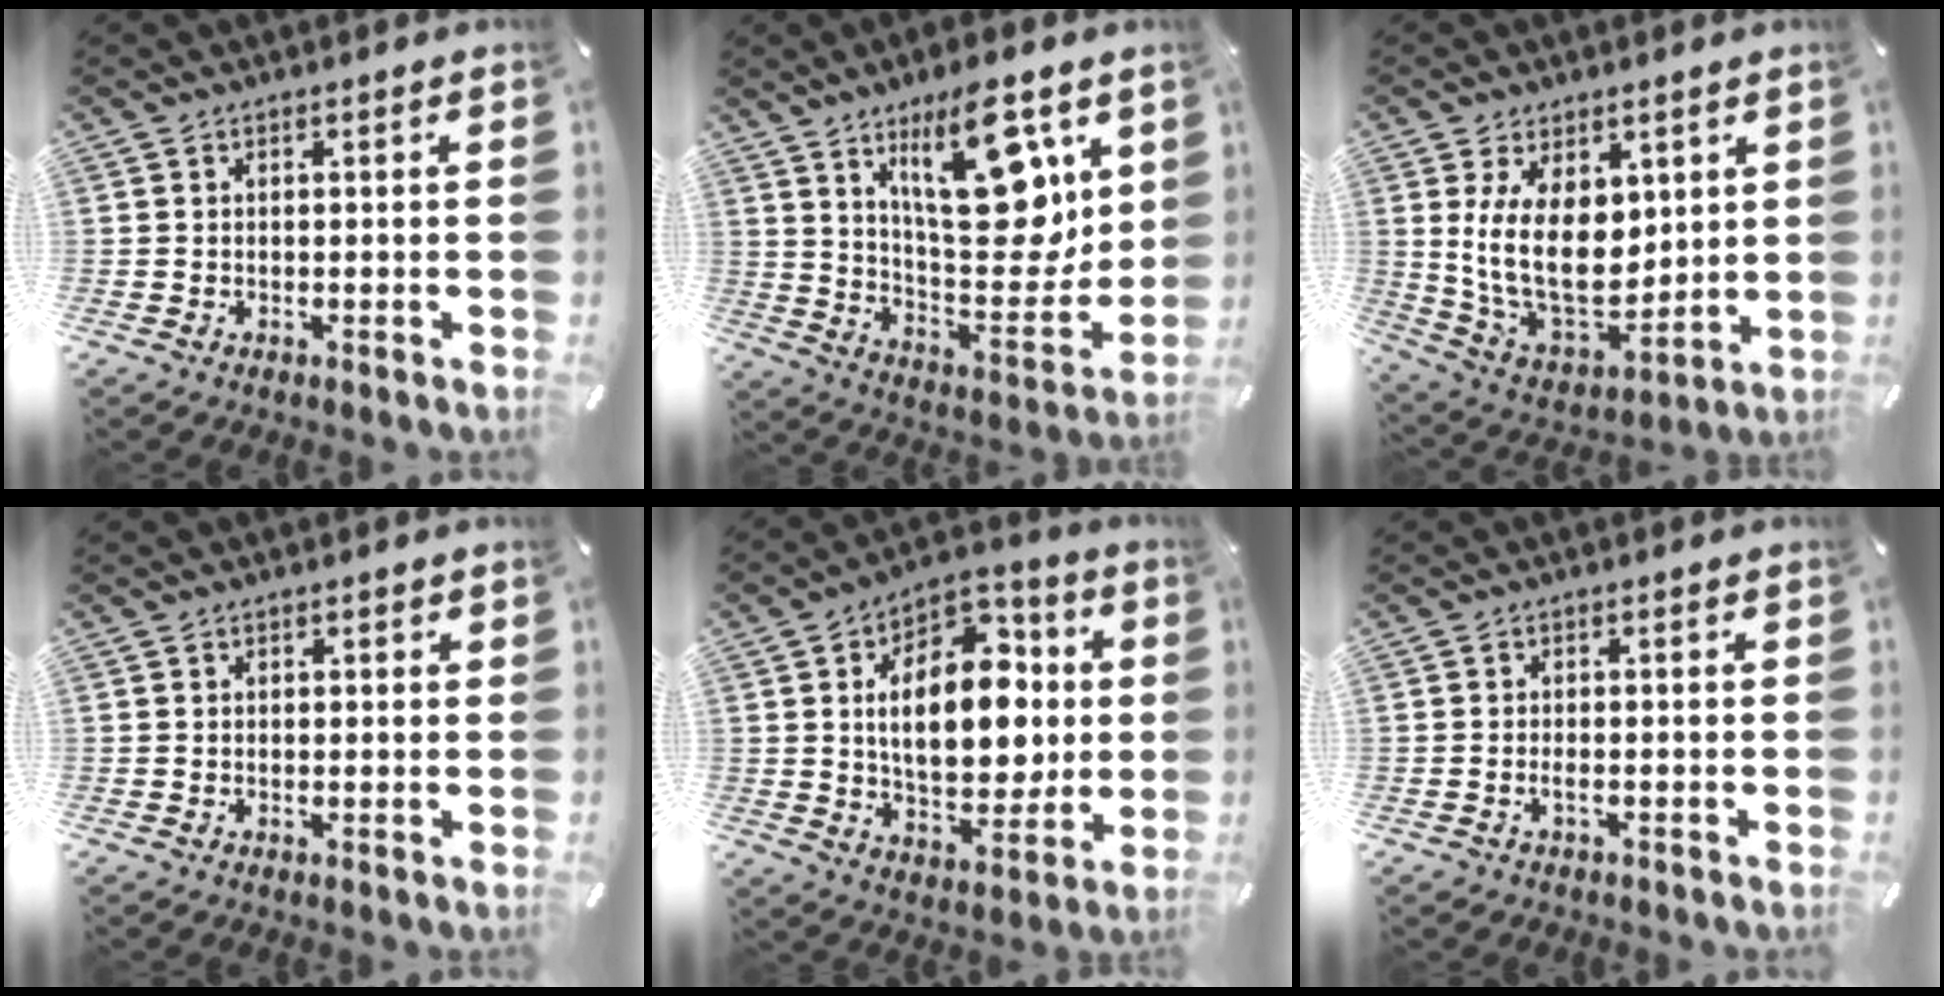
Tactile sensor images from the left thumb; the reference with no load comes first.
{"total": 21.1, "force": [11.1, 8.7, 15.7], "torque": [-0.221, -0.071, 0.175]}
{"total": 15.8, "force": [3.5, 10.5, 11.3], "torque": [-0.227, -0.034, 0.071]}
{"total": 0.7, "force": [0.1, 0.6, 0.2], "torque": [-0.004, 0.004, 0.001]}
{"total": 18.8, "force": [2.6, 12.0, 14.2], "torque": [-0.230, -0.013, 0.041]}
{"total": 1.5, "force": [-0.8, 0.8, 1.0], "torque": [-0.021, 0.003, -0.015]}